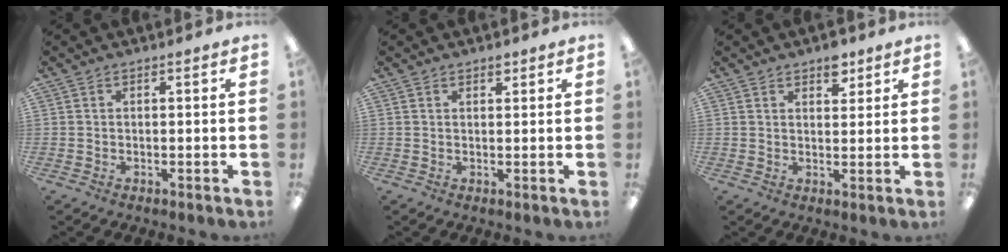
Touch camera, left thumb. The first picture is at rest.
{"total": 1.5, "force": [1.2, 0.8, 0.6], "torque": [-0.004, -0.003, 0.020]}
{"total": 4.6, "force": [3.2, 2.5, 2.2], "torque": [-0.009, -0.017, 0.050]}